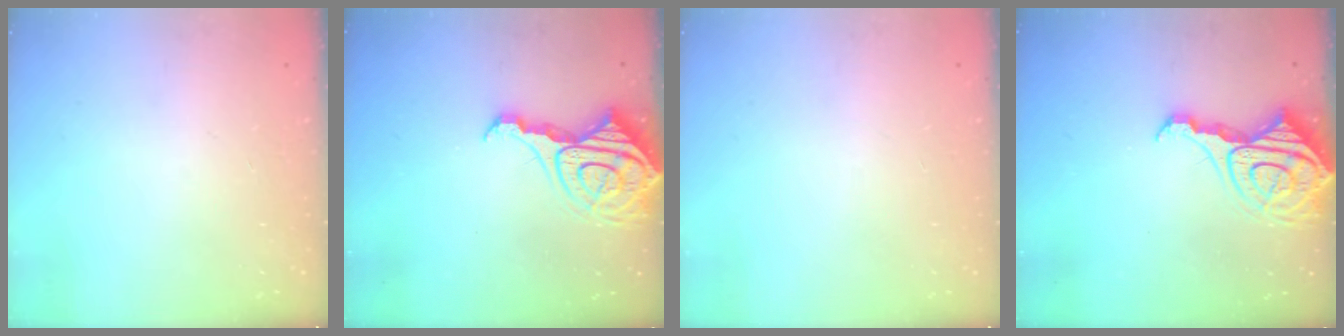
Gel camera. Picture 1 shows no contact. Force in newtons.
{"total": 14.6, "press": 14.5, "slide": 1.4}
{"total": 0.0}
{"total": 14.6, "press": 14.5, "slide": 1.4}